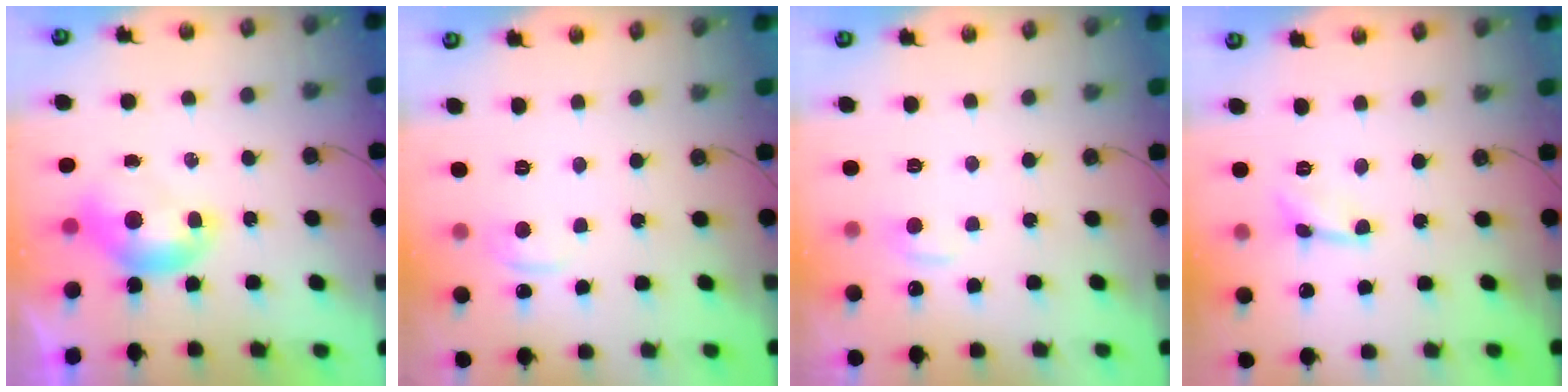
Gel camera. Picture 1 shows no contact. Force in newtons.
{"total": 1.0, "press": 0.8, "slide": 0.7}
{"total": 1.1, "press": 0.9, "slide": 0.6}
{"total": 2.1, "press": 2.1, "slide": 0.5}